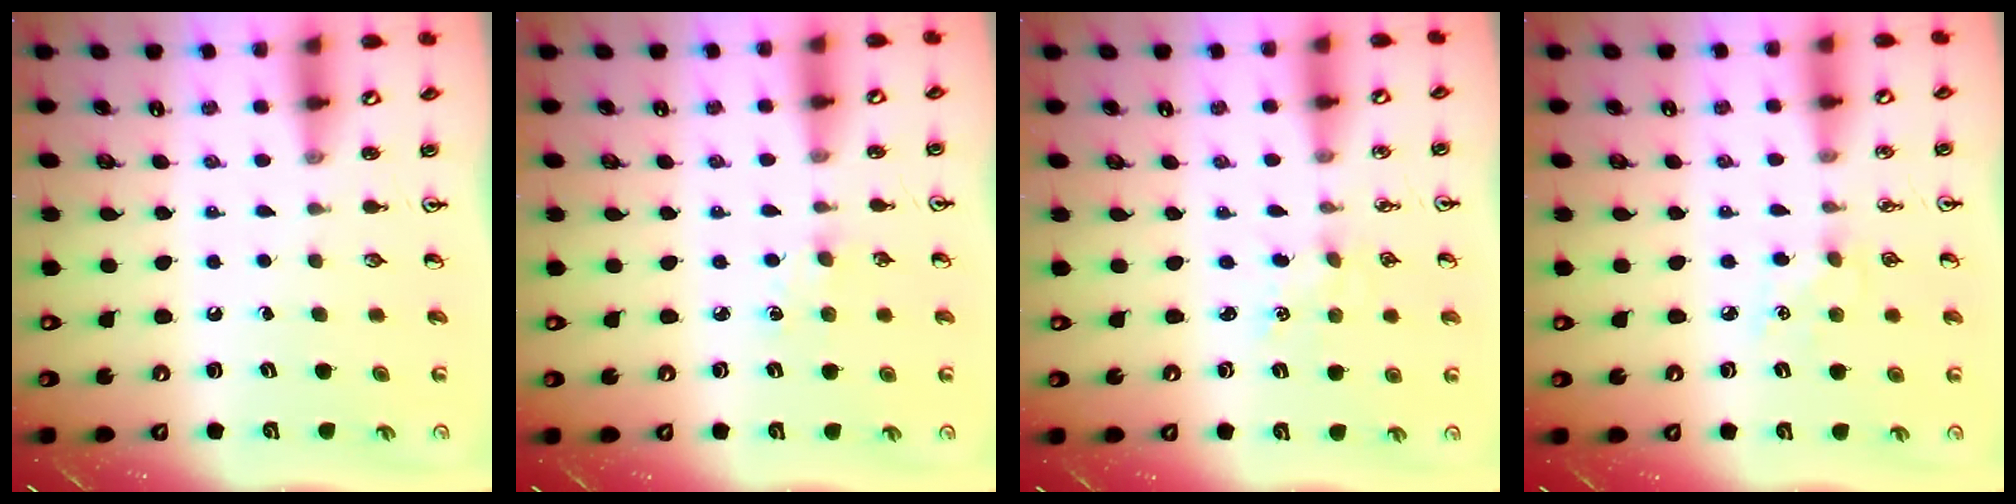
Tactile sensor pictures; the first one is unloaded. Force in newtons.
{"total": 2.8, "press": 2.8, "slide": 0.4}
{"total": 1.7, "press": 1.6, "slide": 0.2}
{"total": 6.2, "press": 6.1, "slide": 0.7}